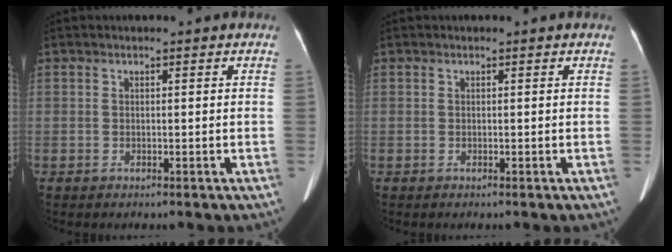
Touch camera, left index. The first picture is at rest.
{"total": 0.0}